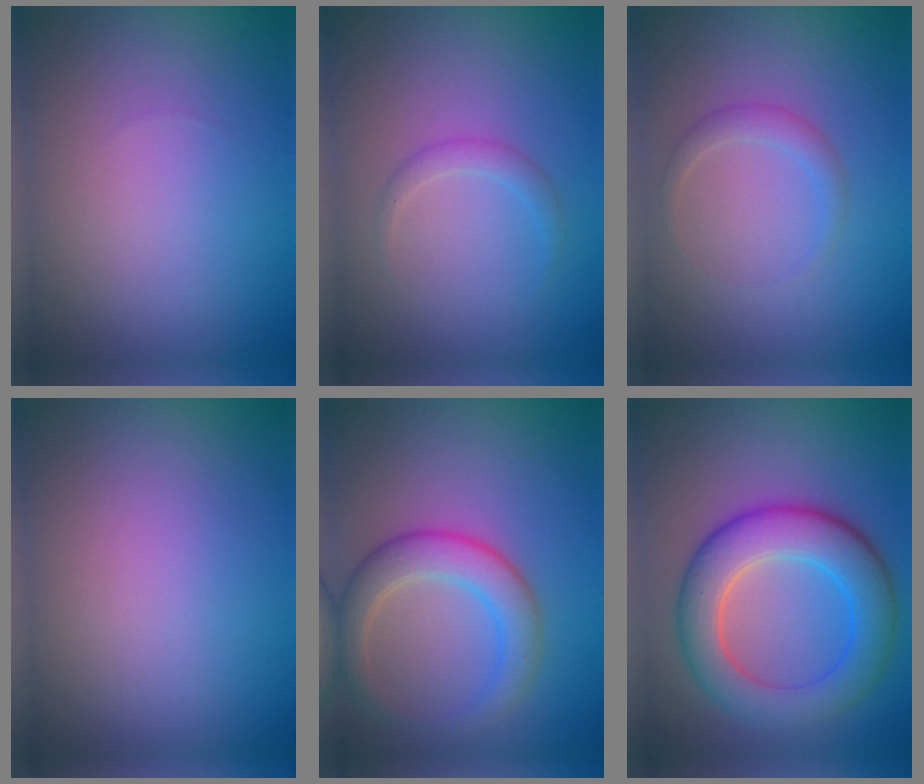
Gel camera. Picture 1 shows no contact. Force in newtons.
{"total": 1.2, "press": 1.2, "slide": 0.0}
{"total": 1.4, "press": 1.4, "slide": 0.0}
{"total": 0.0}
{"total": 4.4, "press": 4.4, "slide": 0.3}
{"total": 7.3, "press": 7.3, "slide": 0.1}